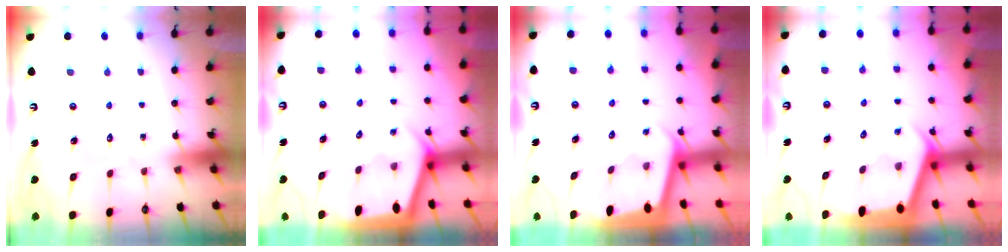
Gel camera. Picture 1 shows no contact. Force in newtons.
{"total": 2.7, "press": 2.7, "slide": 0.3}
{"total": 2.0, "press": 2.0, "slide": 0.1}
{"total": 2.3, "press": 2.3, "slide": 0.2}